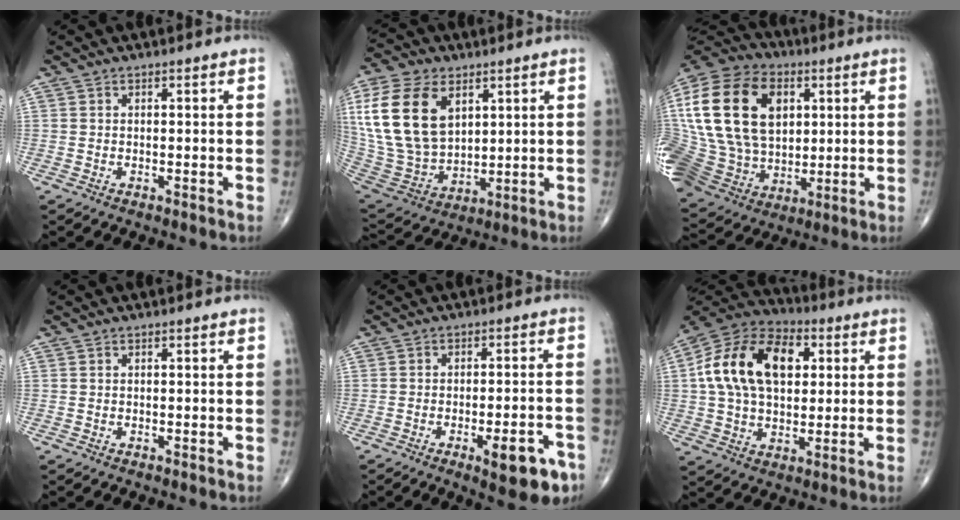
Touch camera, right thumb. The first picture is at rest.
{"total": 20.9, "force": [6.9, 13.7, 14.3], "torque": [-0.287, -0.020, 0.143]}
{"total": 30.8, "force": [6.9, 21.6, 20.9], "torque": [-0.441, 0.024, 0.140]}
{"total": 0.0}
{"total": 9.6, "force": [-4.9, 3.1, 7.7], "torque": [-0.088, 0.021, -0.059]}
{"total": 20.2, "force": [4.2, 12.7, 15.2], "torque": [-0.261, 0.015, 0.065]}